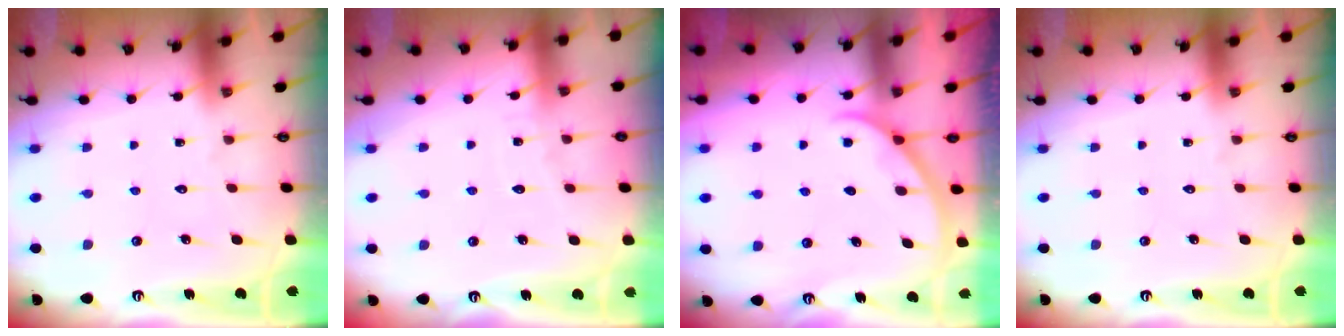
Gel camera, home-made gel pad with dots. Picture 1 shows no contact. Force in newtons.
{"total": 2.9, "press": 2.9, "slide": 0.4}
{"total": 2.3, "press": 2.2, "slide": 0.3}
{"total": 0.0}